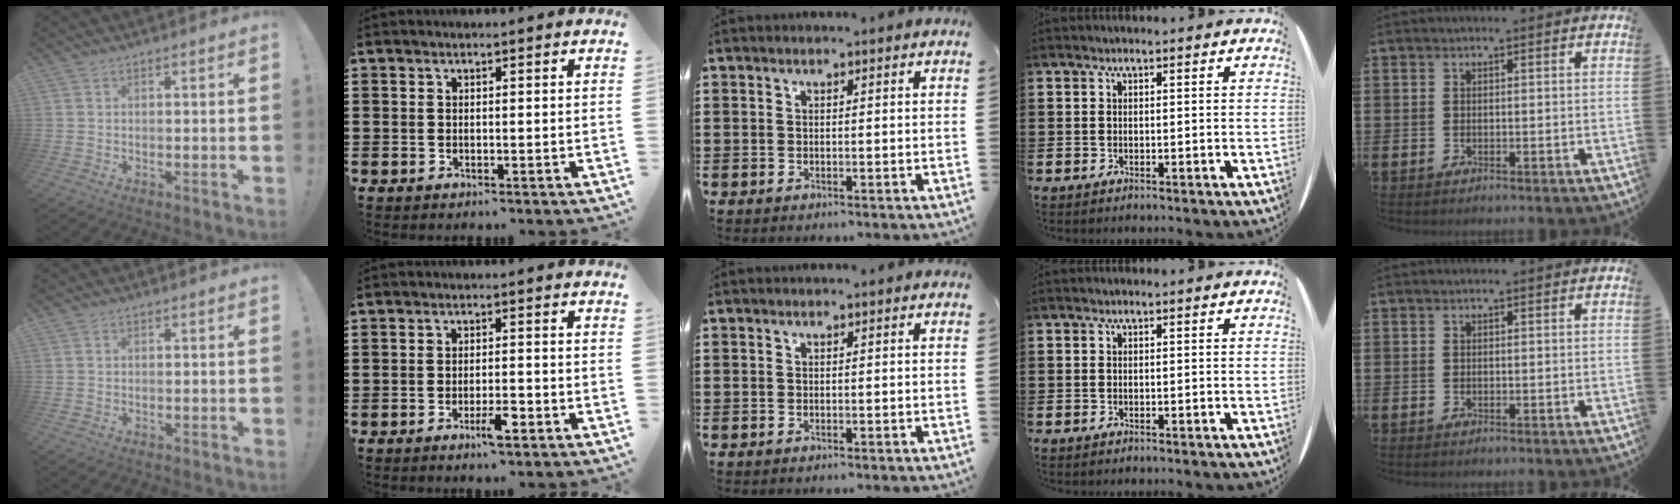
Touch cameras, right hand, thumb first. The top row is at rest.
{"index": {"total": 3.8, "force": [-2.0, 0.8, 3.1], "torque": [-0.064, -0.005, -0.039]}}